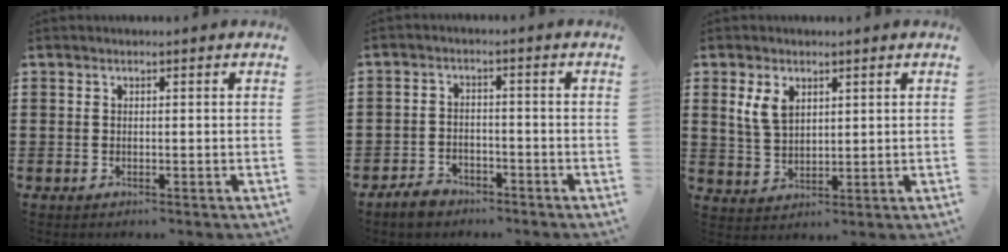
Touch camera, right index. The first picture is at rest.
{"total": 3.0, "force": [-2.6, 1.3, 0.7], "torque": [-0.024, 0.004, -0.055]}
{"total": 4.6, "force": [2.2, 2.9, 2.8], "torque": [-0.065, 0.010, 0.040]}